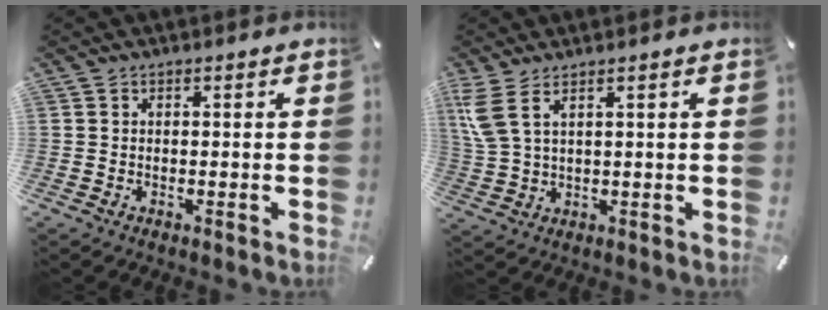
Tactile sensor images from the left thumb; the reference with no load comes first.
{"total": 5.3, "force": [2.9, 1.8, 4.1], "torque": [-0.110, -0.014, 0.049]}